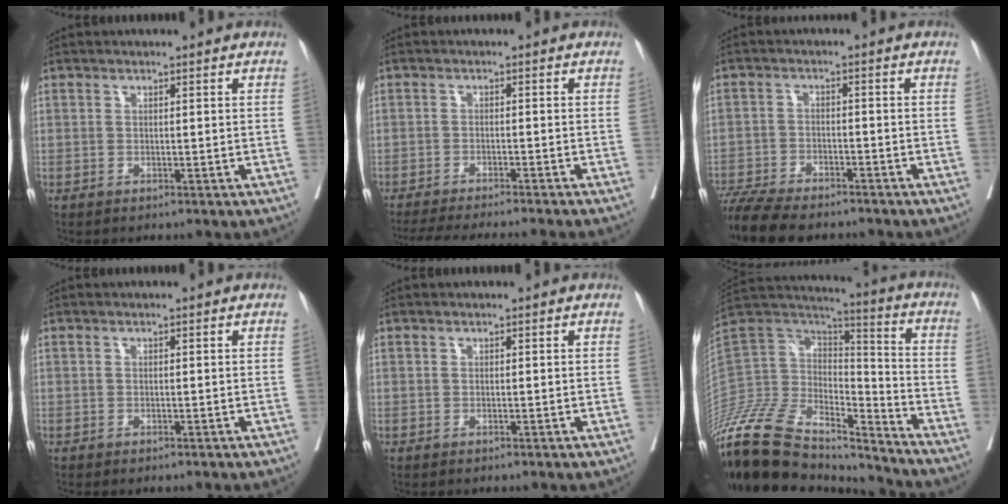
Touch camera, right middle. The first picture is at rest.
{"total": 12.4, "force": [-11.2, -0.5, 5.3], "torque": [-0.063, -0.024, -0.160]}
{"total": 11.9, "force": [-10.4, 2.5, 5.2], "torque": [-0.091, -0.014, -0.164]}
{"total": 0.6, "force": [-0.6, 0.1, 0.3], "torque": [-0.009, -0.003, -0.009]}
{"total": 0.0}
{"total": 26.8, "force": [-23.6, 7.6, 10.1], "torque": [-0.250, 0.001, -0.408]}